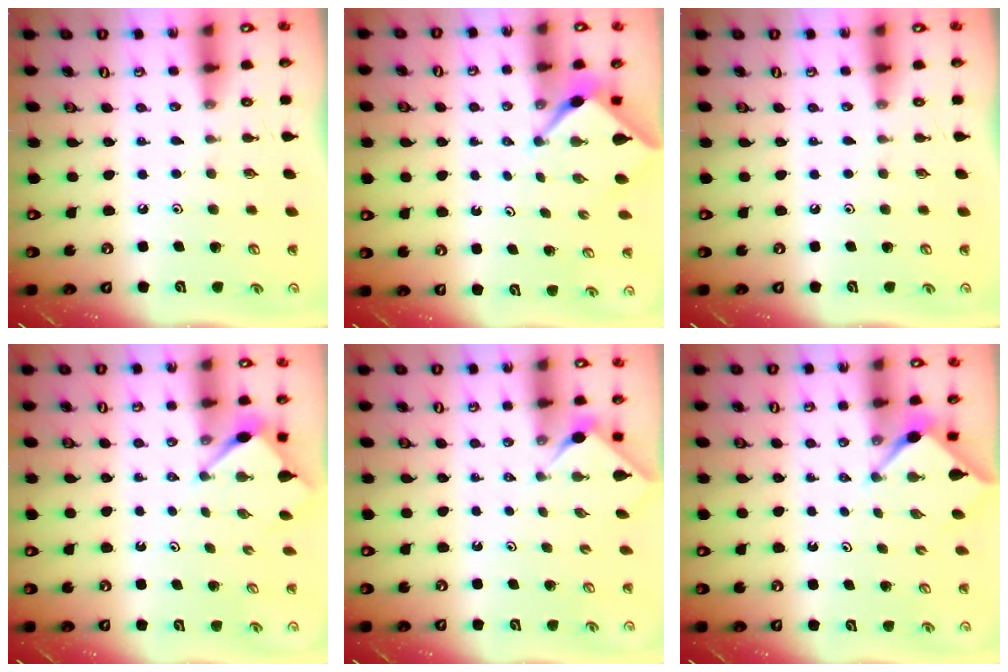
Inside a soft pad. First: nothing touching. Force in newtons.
{"total": 2.2, "press": 2.2, "slide": 0.3}
{"total": 0.0}
{"total": 3.4, "press": 3.4, "slide": 0.3}
{"total": 2.7, "press": 2.6, "slide": 0.4}
{"total": 3.0, "press": 3.0, "slide": 0.3}